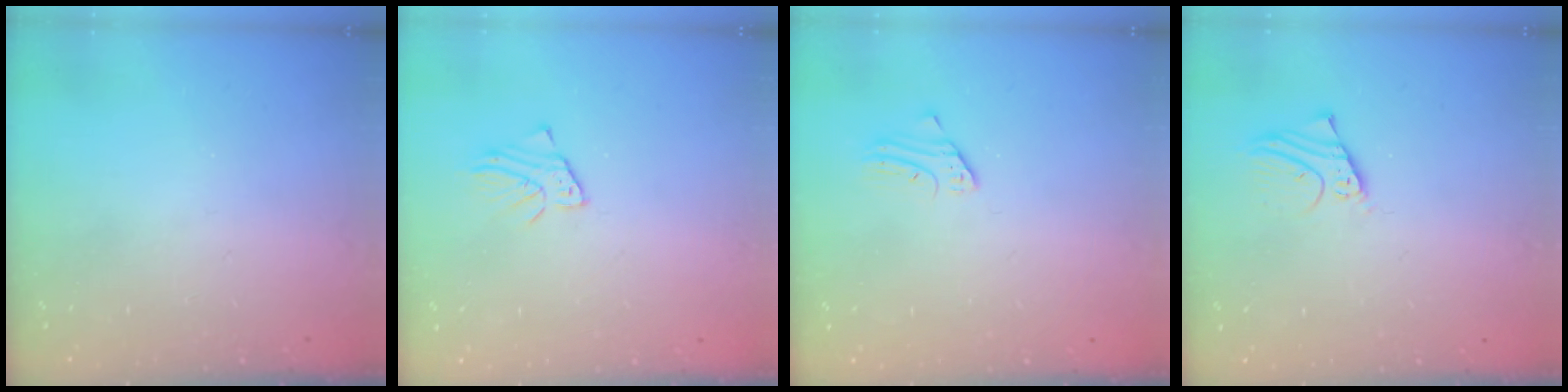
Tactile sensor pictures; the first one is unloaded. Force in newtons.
{"total": 2.4, "press": 2.4, "slide": 0.2}
{"total": 2.0, "press": 2.0, "slide": 0.1}
{"total": 2.7, "press": 2.7, "slide": 0.2}